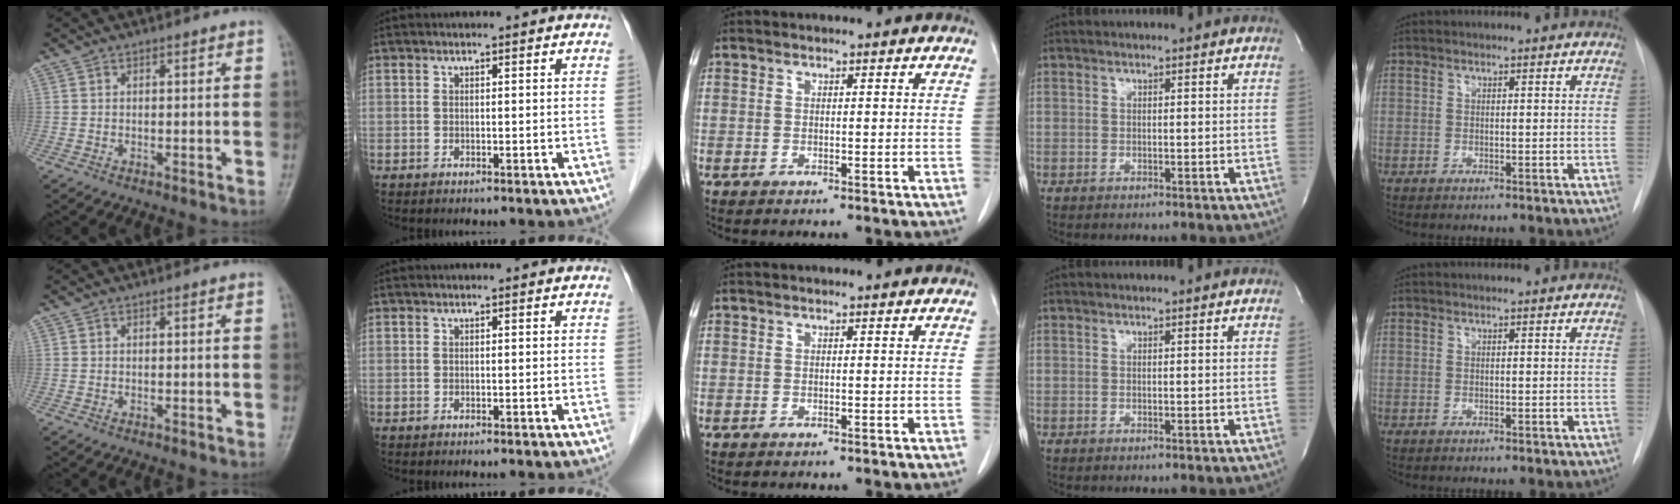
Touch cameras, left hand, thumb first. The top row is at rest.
{}